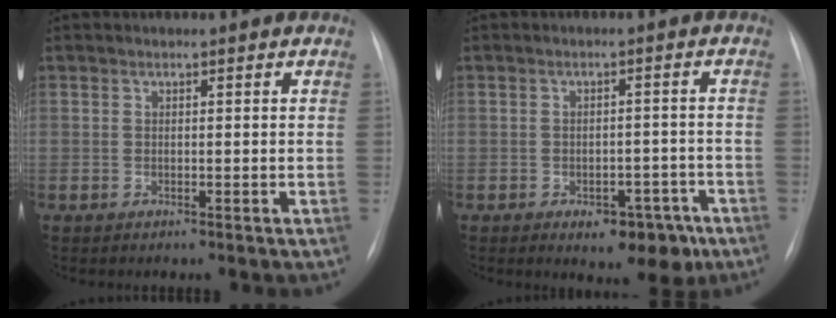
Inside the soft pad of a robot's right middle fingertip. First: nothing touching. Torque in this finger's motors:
{"motor_torque": [1.03, -0.84, 0.15, 0.06]}